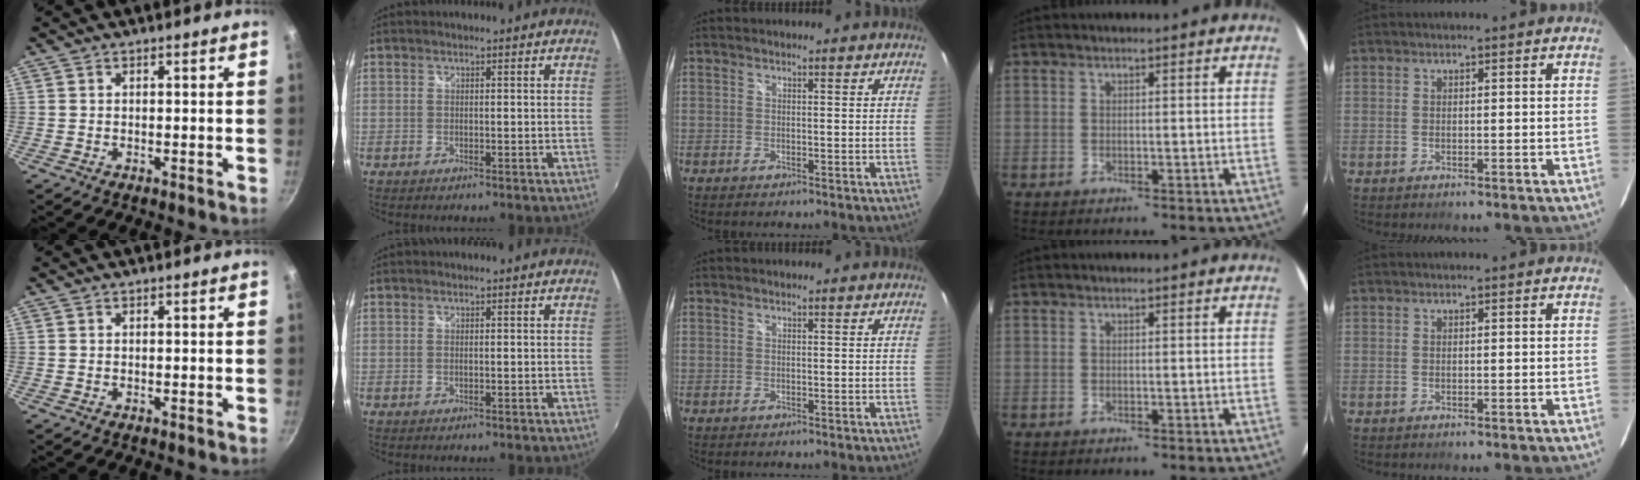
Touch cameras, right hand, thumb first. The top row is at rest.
{}